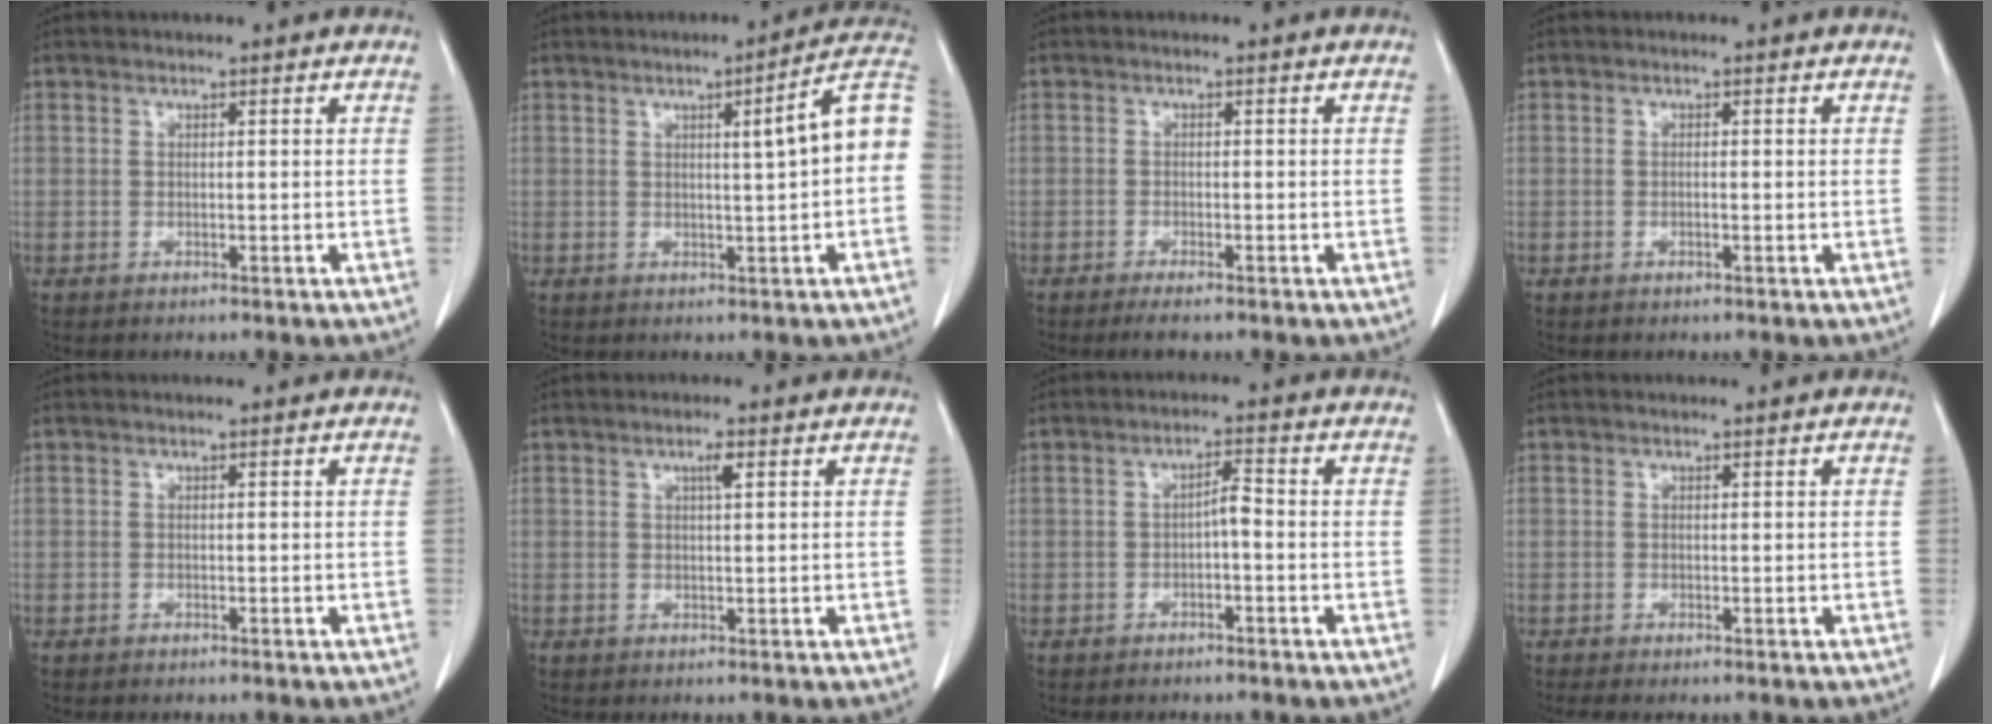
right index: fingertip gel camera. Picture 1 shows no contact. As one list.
[{"total": 8.5, "force": [0.8, -0.1, 8.4], "torque": [-0.108, 0.017, 0.004]}, {"total": 1.9, "force": [-1.5, 0.3, 1.1], "torque": [-0.021, -0.004, -0.025]}, {"total": 0.5, "force": [-0.2, 0.0, 0.5], "torque": [-0.010, 0.001, -0.002]}, {"total": 0.0}, {"total": 1.7, "force": [0.8, 0.2, 1.5], "torque": [-0.029, 0.000, 0.012]}, {"total": 2.7, "force": [-0.6, 0.6, 2.6], "torque": [-0.041, 0.009, -0.010]}, {"total": 0.7, "force": [-0.5, 0.0, 0.5], "torque": [-0.012, -0.004, -0.009]}]